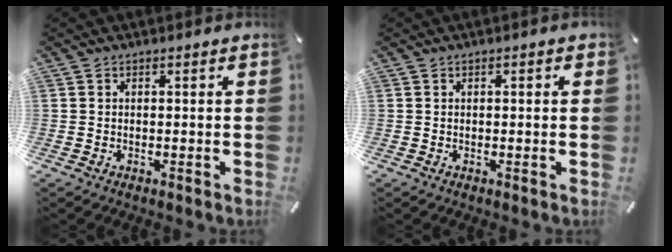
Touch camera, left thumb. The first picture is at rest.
{"total": 0.5, "force": [0.0, 0.3, 0.4], "torque": [-0.007, 0.001, 0.000]}